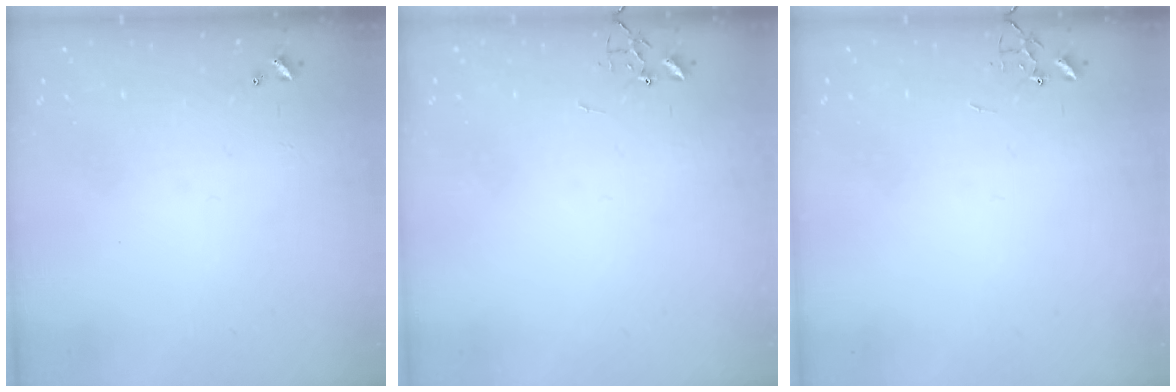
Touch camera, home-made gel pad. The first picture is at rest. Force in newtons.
{"total": 0.0}
{"total": 0.0}